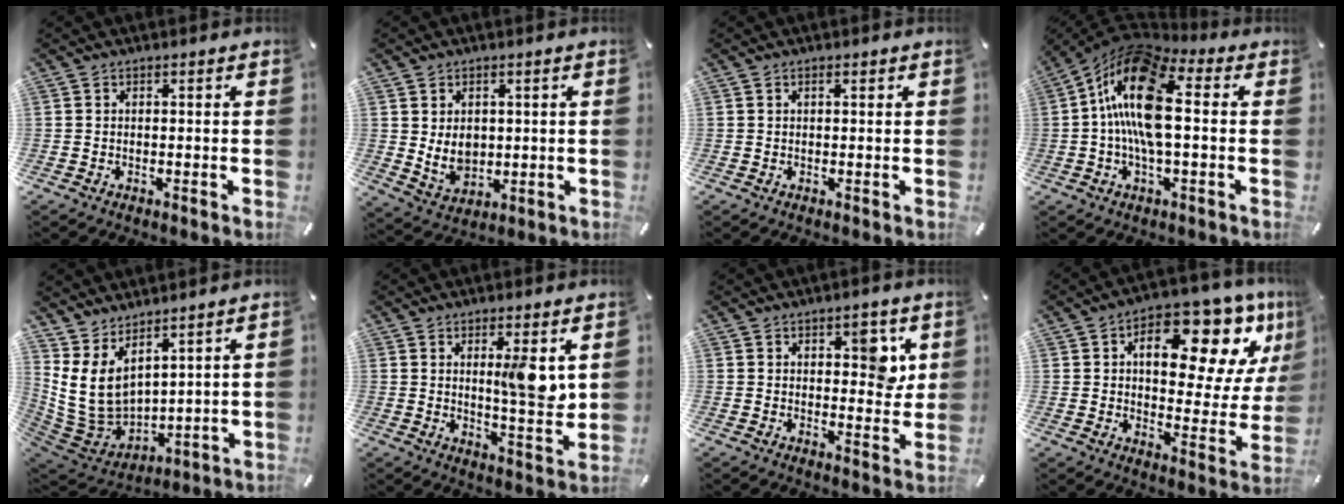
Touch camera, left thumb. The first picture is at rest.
{"total": 6.5, "force": [1.3, 5.5, 3.2], "torque": [-0.058, -0.007, 0.023]}
{"total": 1.1, "force": [0.4, 0.6, 0.8], "torque": [-0.018, 0.004, 0.006]}
{"total": 18.2, "force": [1.6, 8.6, 15.9], "torque": [-0.314, -0.001, 0.027]}
{"total": 10.3, "force": [5.1, 7.3, 5.3], "torque": [-0.139, -0.042, 0.106]}
{"total": 8.8, "force": [3.1, 2.0, 8.0], "torque": [-0.120, -0.025, 0.044]}
{"total": 6.6, "force": [2.6, 3.7, 4.8], "torque": [-0.037, -0.016, 0.034]}
{"total": 19.2, "force": [9.7, 9.8, 13.3], "torque": [-0.170, -0.068, 0.153]}